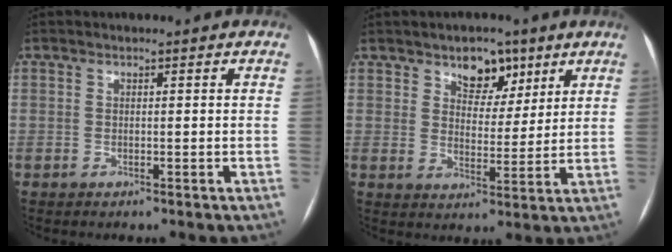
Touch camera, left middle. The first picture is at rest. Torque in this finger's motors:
{"motor_torque": [0.19, -0.07, 0.08, 0.01]}